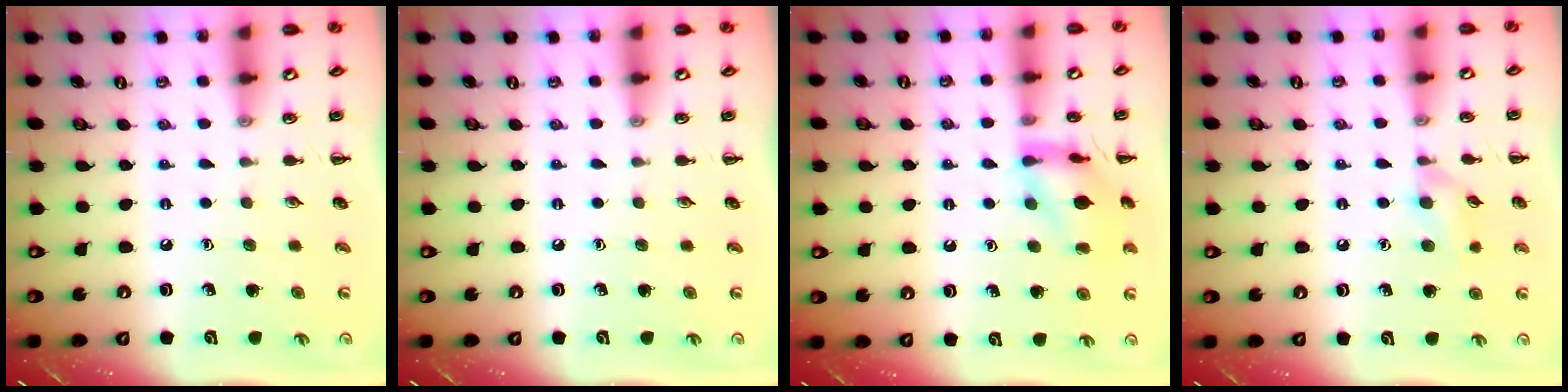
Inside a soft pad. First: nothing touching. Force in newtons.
{"total": 0.0}
{"total": 11.7, "press": 11.7, "slide": 1.0}
{"total": 8.1, "press": 7.9, "slide": 1.7}